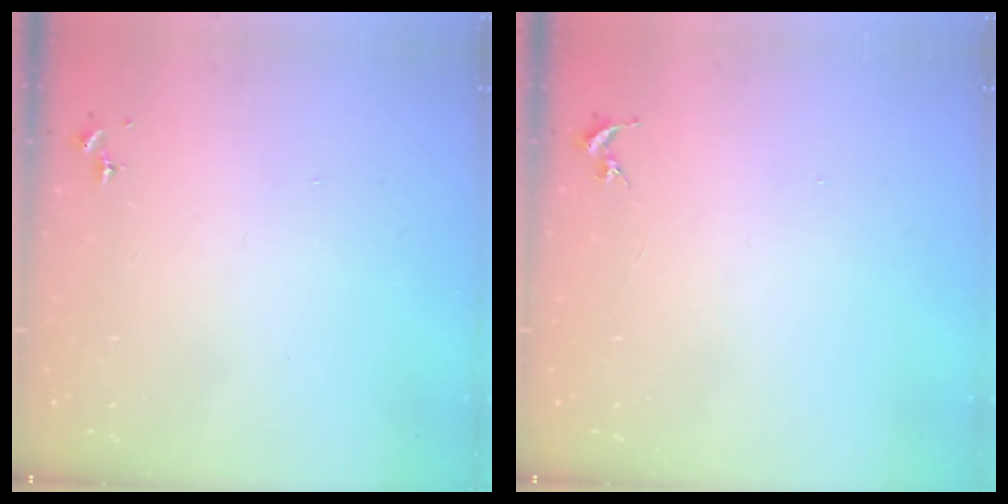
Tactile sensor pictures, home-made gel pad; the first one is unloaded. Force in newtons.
{"total": 0.0}